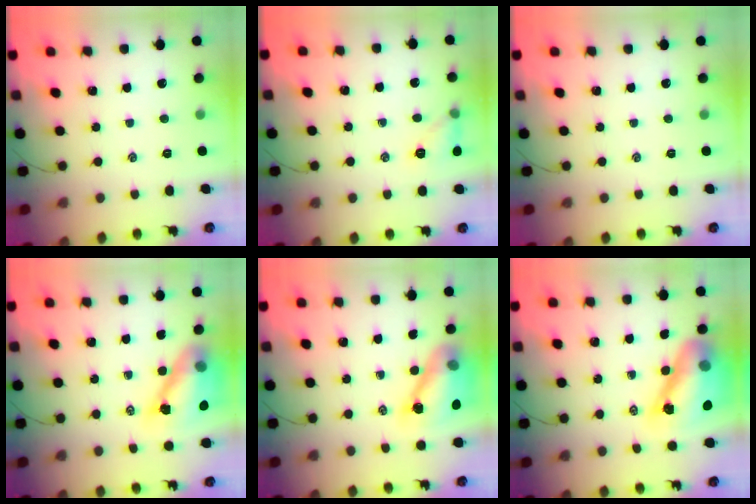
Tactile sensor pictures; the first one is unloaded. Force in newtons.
{"total": 7.6, "press": 7.6, "slide": 0.5}
{"total": 0.0}
{"total": 12.5, "press": 12.1, "slide": 3.2}
{"total": 13.8, "press": 13.2, "slide": 4.1}
{"total": 15.9, "press": 15.3, "slide": 4.4}